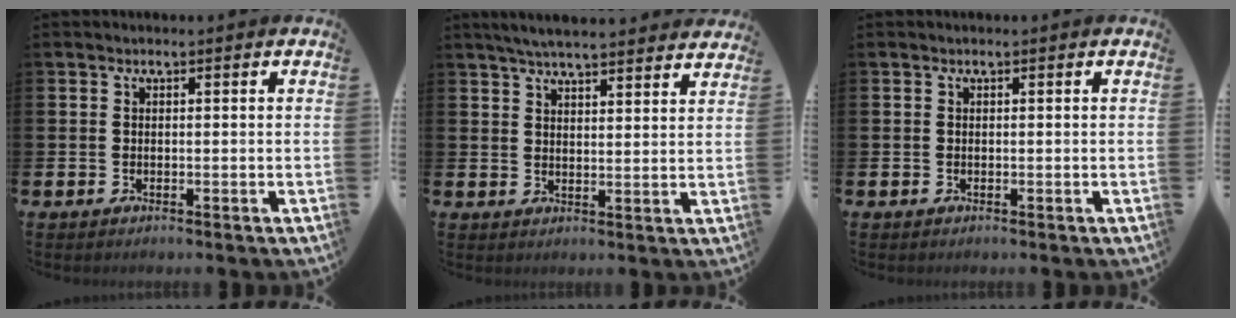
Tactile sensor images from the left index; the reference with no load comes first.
{"total": 5.4, "force": [5.3, 0.3, 1.4], "torque": [-0.035, -0.022, 0.095]}
{"total": 0.0}